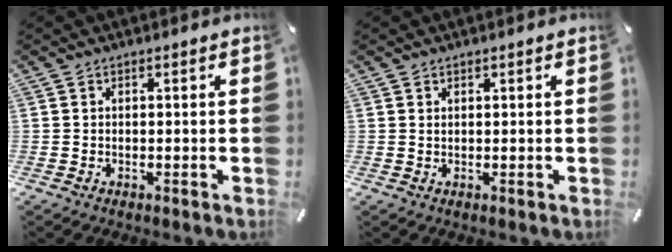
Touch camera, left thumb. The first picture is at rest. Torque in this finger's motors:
{"motor_torque": [-0.28, -0.70, -0.02, 0.10, 0.00]}